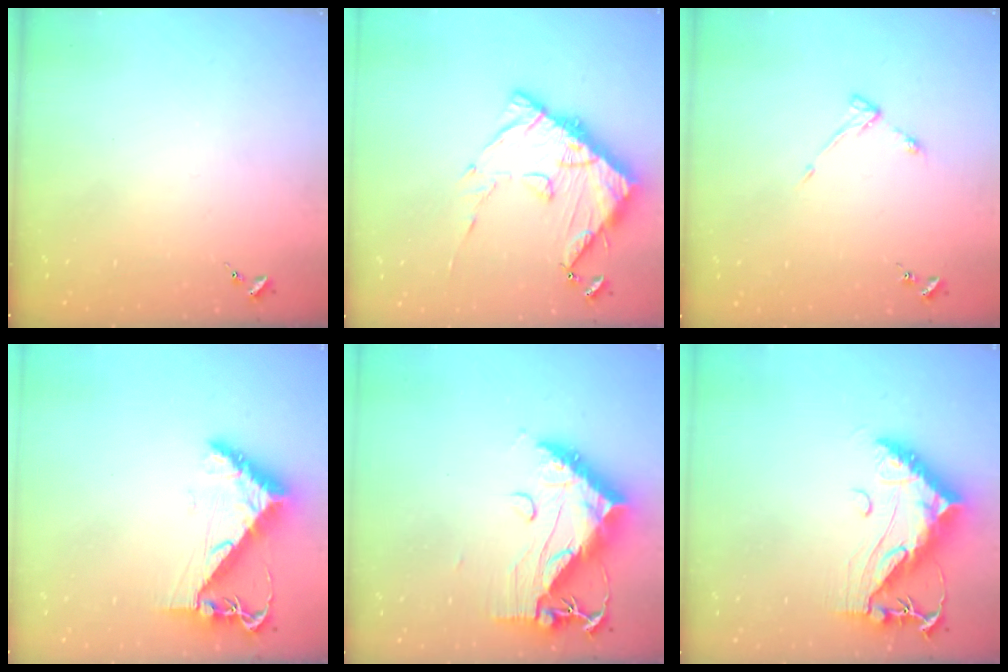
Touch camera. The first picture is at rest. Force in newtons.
{"total": 14.1, "press": 14.0, "slide": 1.6}
{"total": 3.9, "press": 3.9, "slide": 0.6}
{"total": 8.3, "press": 8.2, "slide": 1.0}
{"total": 17.0, "press": 17.0, "slide": 1.4}
{"total": 14.4, "press": 14.3, "slide": 1.4}